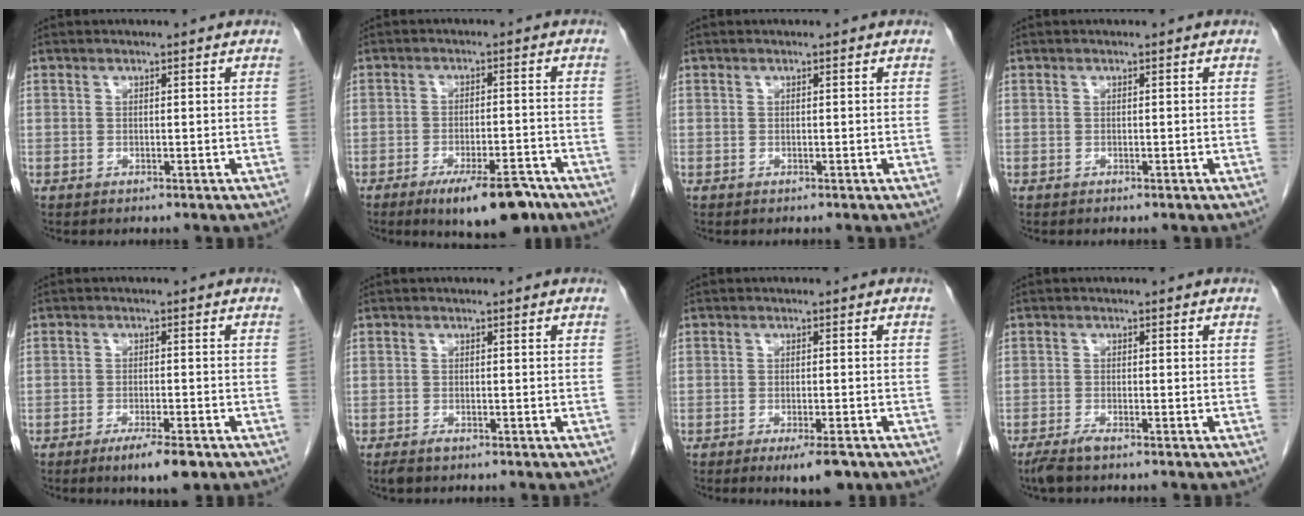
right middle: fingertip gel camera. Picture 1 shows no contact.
{"total": 9.8, "force": [-6.7, 2.6, 6.6], "torque": [-0.092, -0.009, -0.101]}
{"total": 0.0}
{"total": 0.0}
{"total": 5.3, "force": [-3.4, 0.7, 4.1], "torque": [-0.067, -0.011, -0.049]}
{"total": 1.5, "force": [-1.1, 0.5, 0.9], "torque": [-0.020, -0.003, -0.017]}
{"total": 4.5, "force": [-2.9, 0.9, 3.4], "torque": [-0.049, -0.008, -0.036]}
{"total": 2.5, "force": [-2.0, 0.3, 1.5], "torque": [-0.035, -0.006, -0.038]}